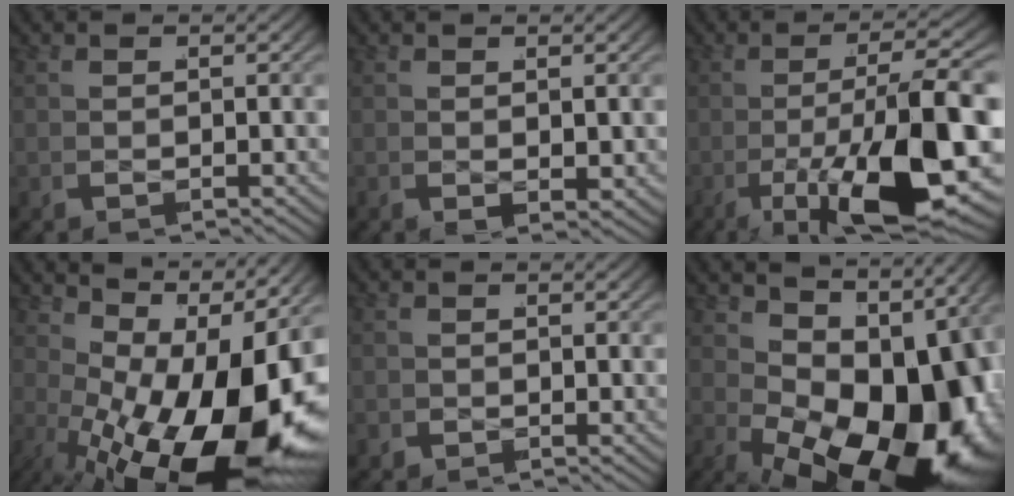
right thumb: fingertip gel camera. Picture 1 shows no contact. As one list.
[{"total": 0.9, "force": [0.2, 0.5, 0.6], "torque": [-0.013, -0.008, 0.007]}, {"total": 15.5, "force": [-5.2, 6.2, 13.2], "torque": [-0.251, -0.040, -0.055]}, {"total": 19.1, "force": [-2.8, 10.7, 15.6], "torque": [-0.277, -0.048, -0.010]}, {"total": 0.7, "force": [0.0, 0.7, 0.1], "torque": [0.000, -0.004, 0.000]}, {"total": 20.5, "force": [-3.3, 12.1, 16.2], "torque": [-0.263, -0.047, -0.016]}]